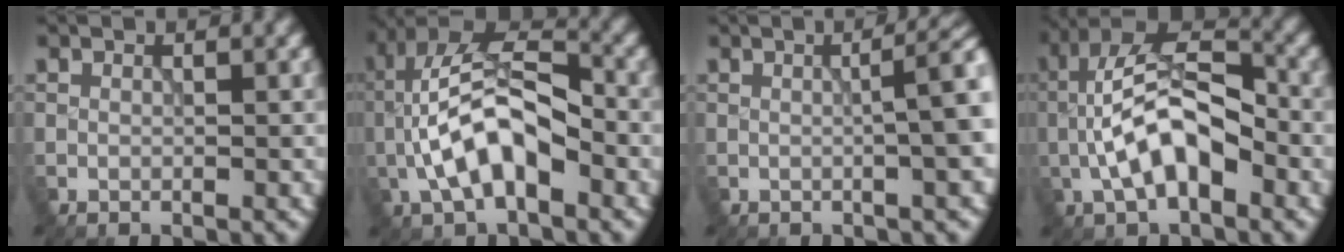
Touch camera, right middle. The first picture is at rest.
{"total": 8.4, "force": [-2.4, 3.9, 7.1], "torque": [-0.141, 0.022, -0.049]}
{"total": 6.1, "force": [0.4, 2.0, 5.8], "torque": [-0.041, 0.017, 0.003]}
{"total": 8.0, "force": [-2.2, 3.7, 6.8], "torque": [-0.133, 0.021, -0.045]}